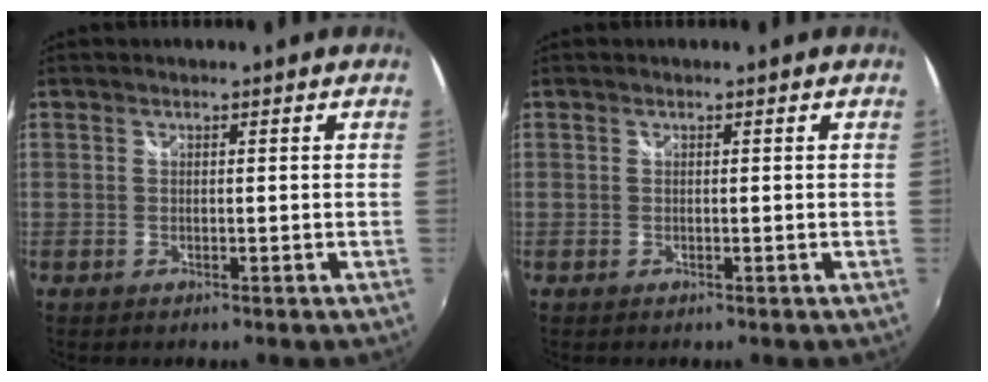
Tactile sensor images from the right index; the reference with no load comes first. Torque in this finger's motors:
{"motor_torque": [0.00, 0.00, 0.00, 0.00]}